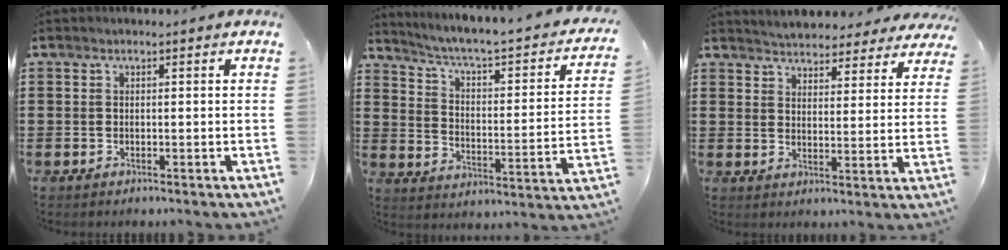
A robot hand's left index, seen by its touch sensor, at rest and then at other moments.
{"total": 3.2, "force": [2.2, 0.3, 2.3], "torque": [-0.059, -0.031, 0.024]}
{"total": 4.3, "force": [4.3, 0.2, 0.1], "torque": [-0.023, -0.021, 0.076]}